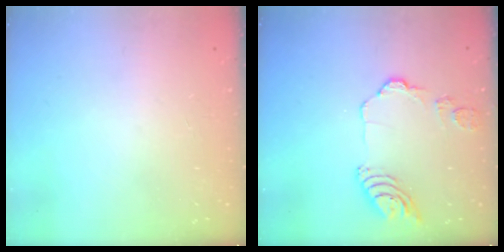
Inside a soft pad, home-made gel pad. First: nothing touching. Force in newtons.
{"total": 11.5, "press": 11.4, "slide": 1.6}